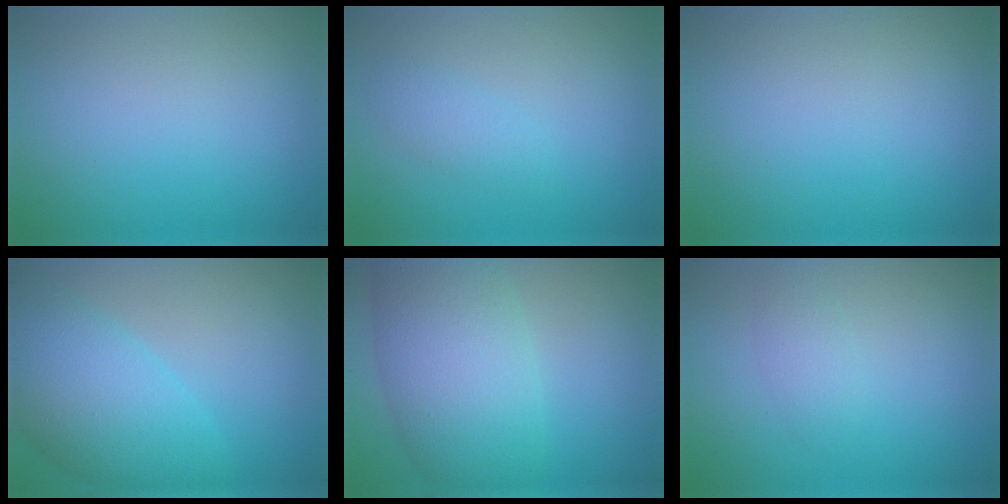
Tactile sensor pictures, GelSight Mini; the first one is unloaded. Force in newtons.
{"total": 1.6, "press": 1.6, "slide": 0.1}
{"total": 0.0}
{"total": 5.5, "press": 5.5, "slide": 0.4}
{"total": 8.8, "press": 8.8, "slide": 0.5}
{"total": 1.6, "press": 1.6, "slide": 0.1}